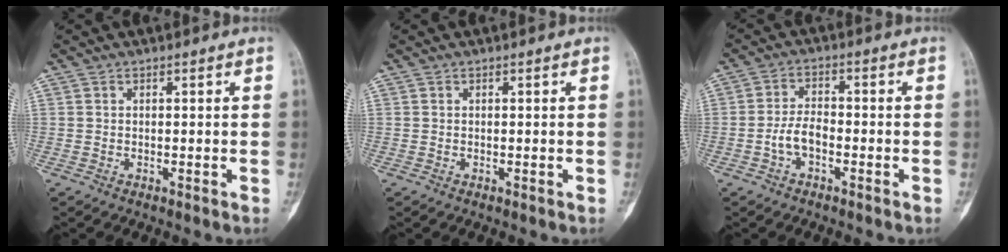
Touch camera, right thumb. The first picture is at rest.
{"total": 0.0}
{"total": 4.4, "force": [-1.8, 2.3, 3.2], "torque": [-0.058, 0.022, -0.038]}